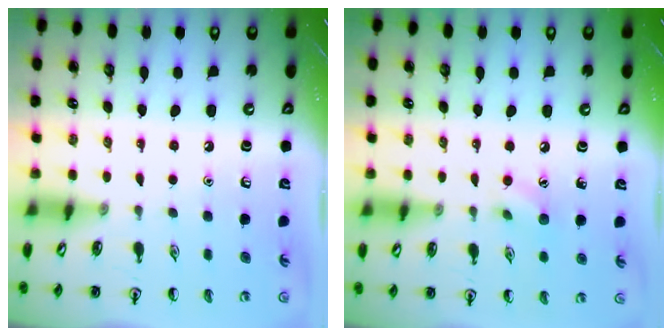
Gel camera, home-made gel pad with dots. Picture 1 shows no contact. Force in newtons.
{"total": 6.6, "press": 6.4, "slide": 1.9}